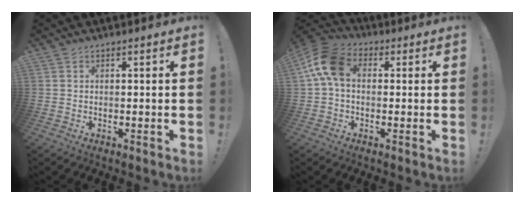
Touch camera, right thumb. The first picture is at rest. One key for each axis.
{"total": 12.1, "fx": 1.9, "fy": 7.9, "fz": 8.9, "tx": -0.172, "ty": 0.014, "tz": 0.043}